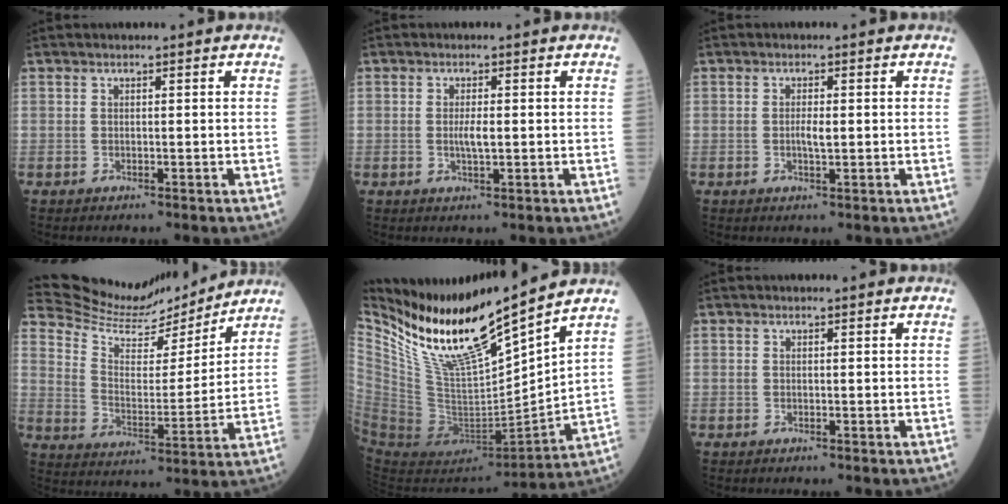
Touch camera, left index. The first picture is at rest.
{"total": 2.3, "force": [-0.1, 0.4, 2.2], "torque": [-0.047, -0.001, 0.000]}
{"total": 1.8, "force": [-0.1, 0.4, 1.8], "torque": [-0.037, 0.000, -0.001]}
{"total": 14.2, "force": [13.9, 1.9, 1.9], "torque": [-0.051, -0.005, 0.231]}
{"total": 17.8, "force": [14.8, 1.5, 9.8], "torque": [-0.177, -0.032, 0.296]}
{"total": 0.0}